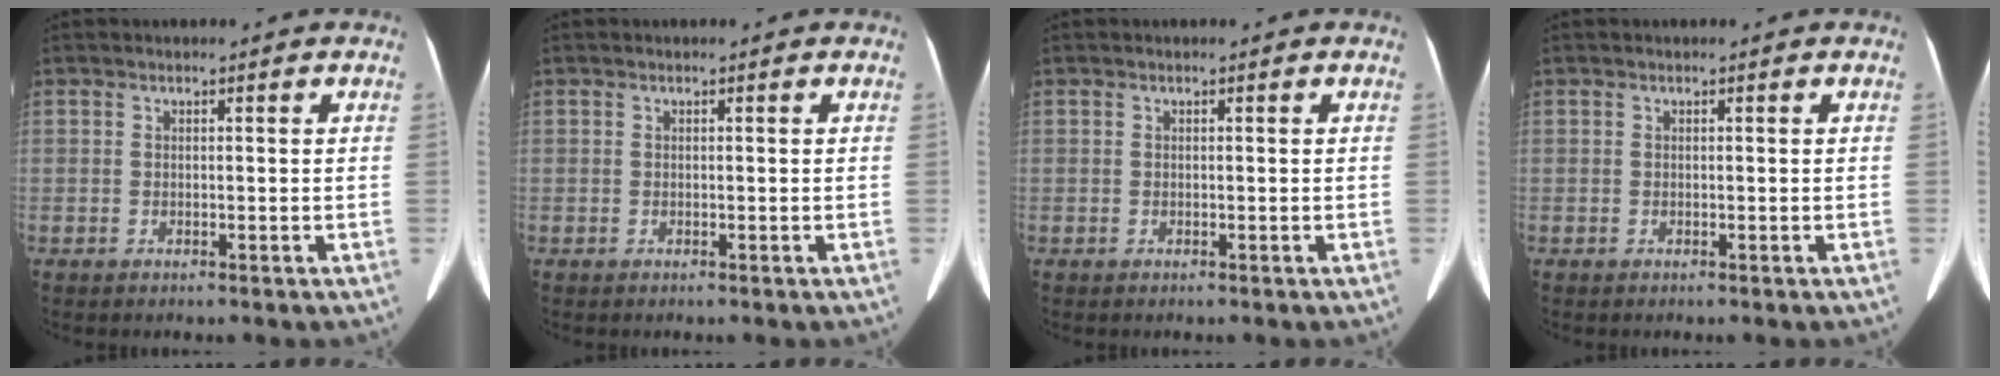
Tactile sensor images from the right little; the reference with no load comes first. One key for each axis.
{"total": 0.0}
{"total": 0.0}
{"total": 0.0}